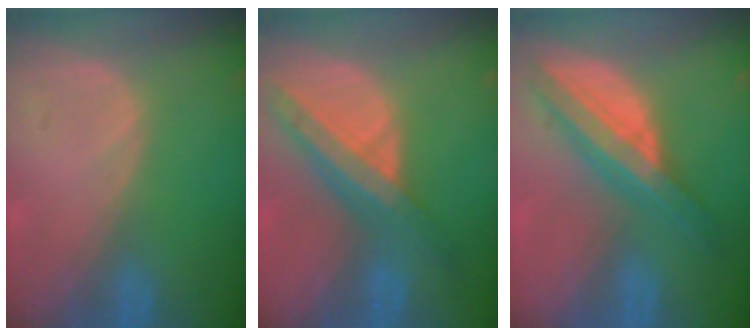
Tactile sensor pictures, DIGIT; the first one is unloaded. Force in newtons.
{"total": 8.8, "press": 7.7, "slide": 4.3}
{"total": 8.6, "press": 8.6, "slide": 0.5}